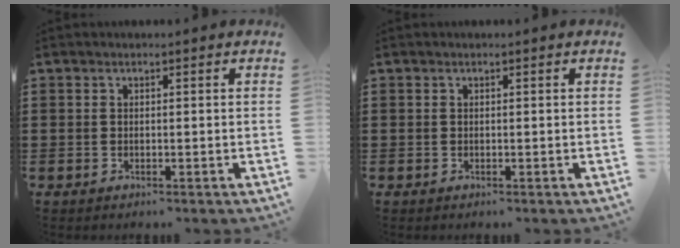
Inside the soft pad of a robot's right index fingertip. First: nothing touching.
{"total": 0.0}